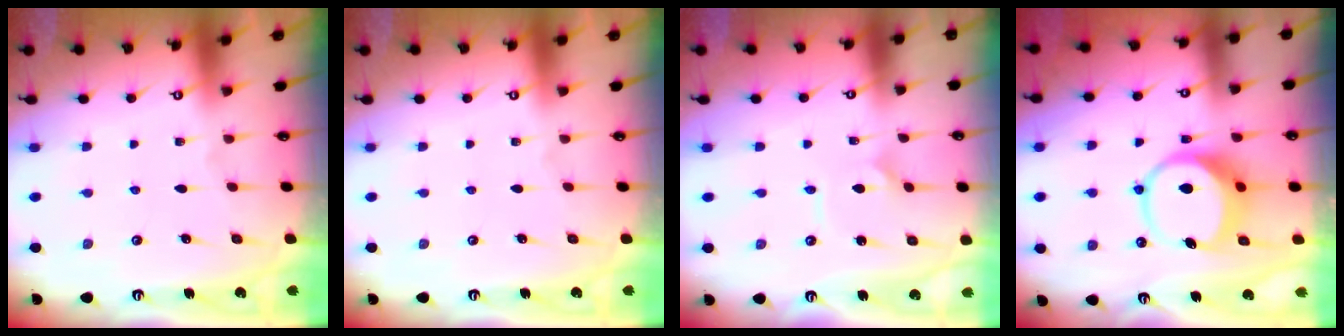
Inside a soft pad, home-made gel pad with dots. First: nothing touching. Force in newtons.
{"total": 0.0}
{"total": 2.6, "press": 2.6, "slide": 0.3}
{"total": 9.3, "press": 9.2, "slide": 1.4}